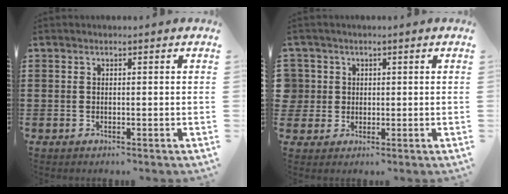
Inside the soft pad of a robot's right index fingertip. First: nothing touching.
{"total": 3.0, "force": [0.4, 3.0, 0.1], "torque": [-0.017, 0.011, 0.005]}